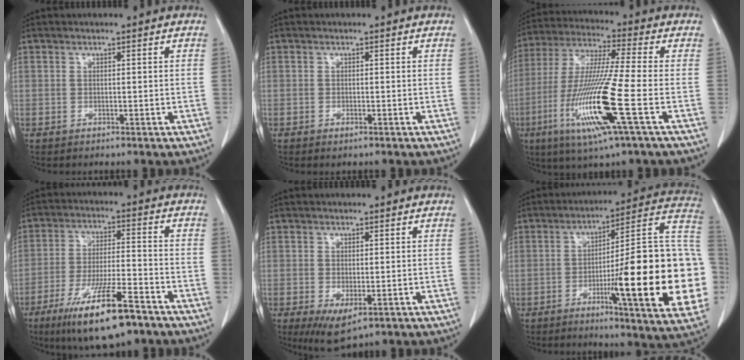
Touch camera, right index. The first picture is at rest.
{"total": 0.6, "force": [-0.4, 0.2, 0.4], "torque": [-0.007, -0.001, -0.001]}
{"total": 16.4, "force": [-5.4, -0.5, 15.5], "torque": [-0.323, -0.023, -0.107]}
{"total": 14.0, "force": [-8.9, 2.4, 10.6], "torque": [-0.199, -0.025, -0.151]}
{"total": 4.0, "force": [-1.7, 1.5, 3.2], "torque": [-0.052, -0.011, -0.015]}
{"total": 26.4, "force": [-5.0, 2.4, 25.9], "torque": [-0.270, 0.009, -0.075]}